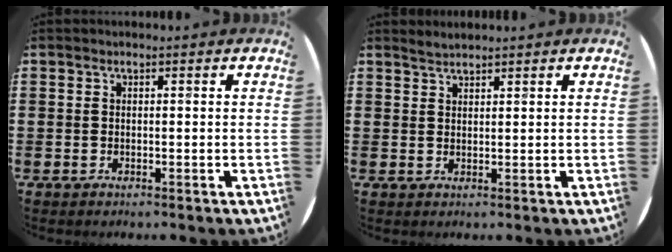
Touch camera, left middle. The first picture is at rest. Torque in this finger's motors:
{"motor_torque": [0.08, -0.01, -0.02, 0.00]}